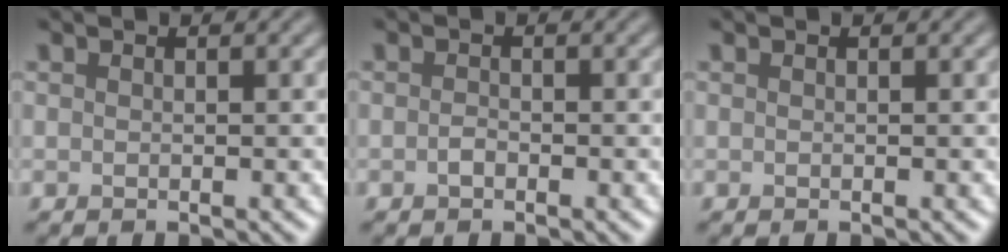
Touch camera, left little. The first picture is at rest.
{"total": 0.8, "force": [-0.4, 0.4, 0.6], "torque": [-0.013, 0.000, -0.008]}
{"total": 0.0}